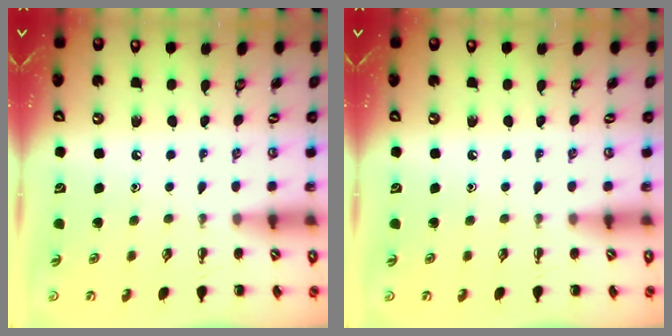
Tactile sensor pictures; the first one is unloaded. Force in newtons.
{"total": 0.0}